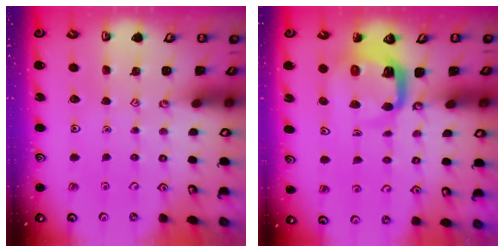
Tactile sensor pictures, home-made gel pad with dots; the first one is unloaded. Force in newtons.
{"total": 6.4, "press": 6.4, "slide": 0.9}